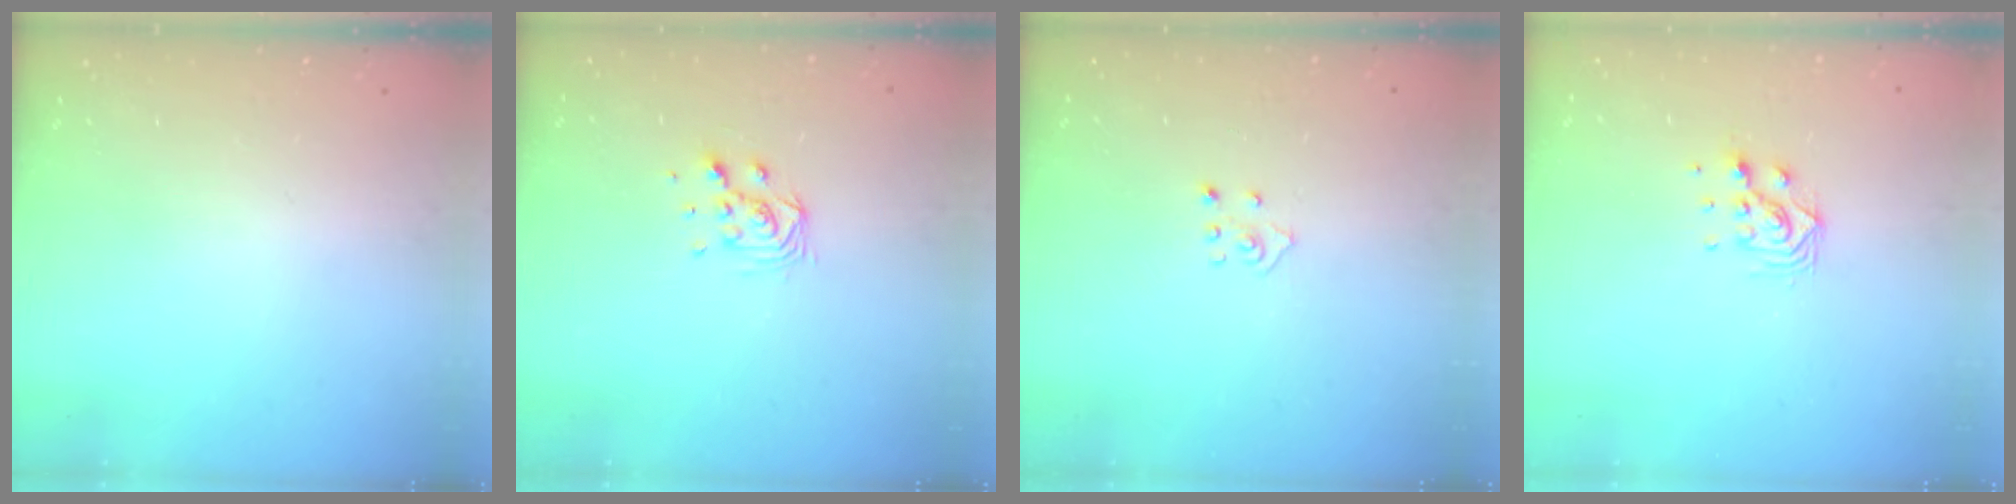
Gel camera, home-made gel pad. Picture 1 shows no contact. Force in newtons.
{"total": 7.0, "press": 7.0, "slide": 0.5}
{"total": 2.7, "press": 2.7, "slide": 0.2}
{"total": 7.6, "press": 7.5, "slide": 0.5}